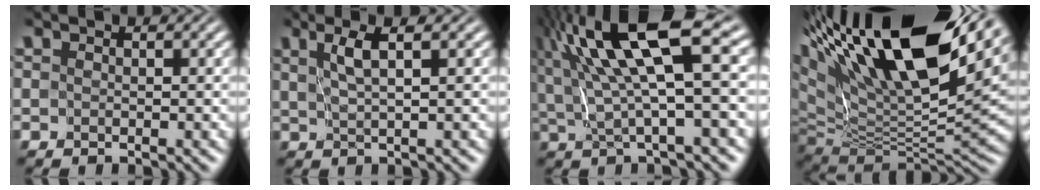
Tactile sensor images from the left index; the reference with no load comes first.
{"total": 2.9, "force": [1.4, 0.3, 2.5], "torque": [-0.039, 0.004, 0.028]}
{"total": 11.0, "force": [4.4, 2.1, 9.8], "torque": [-0.171, 0.019, 0.081]}
{"total": 17.8, "force": [8.9, 7.3, 13.5], "torque": [-0.262, 0.034, 0.161]}